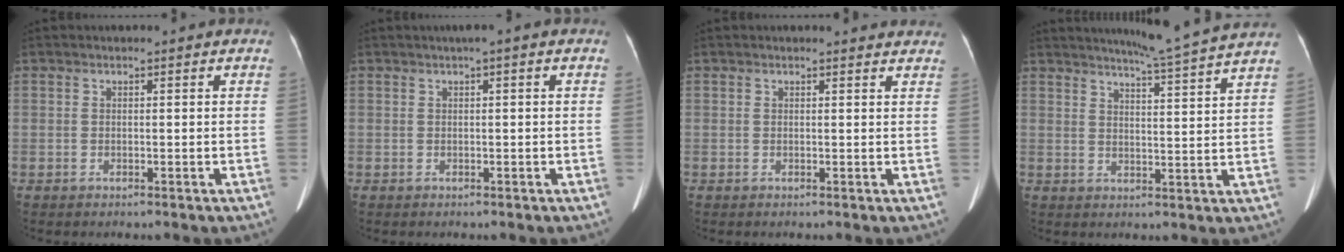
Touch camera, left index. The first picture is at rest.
{"total": 0.8, "force": [0.3, 0.0, 0.7], "torque": [-0.011, 0.011, 0.006]}
{"total": 4.2, "force": [4.1, 0.8, 0.5], "torque": [-0.004, 0.006, 0.030]}
{"total": 11.5, "force": [10.4, -2.1, 4.2], "torque": [-0.075, -0.022, 0.134]}